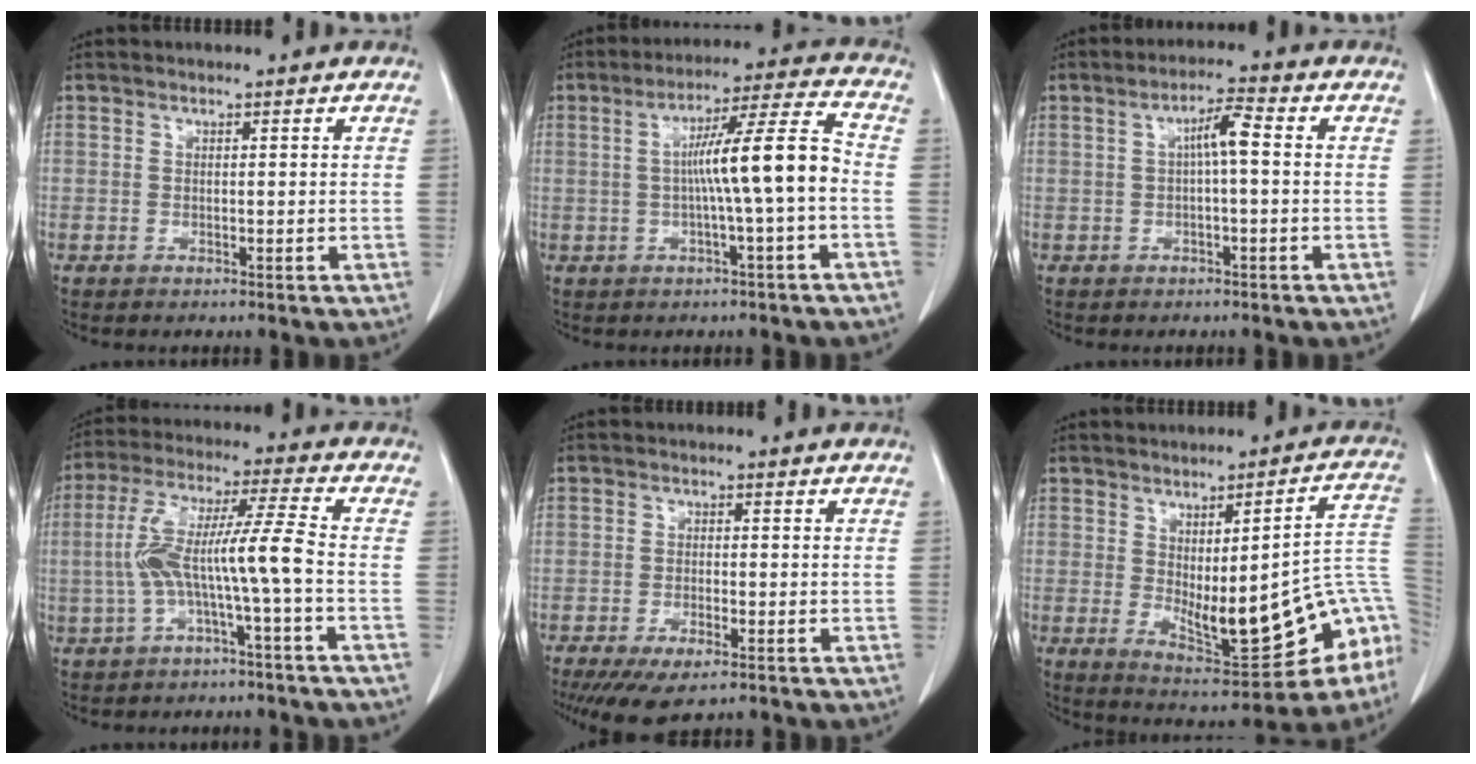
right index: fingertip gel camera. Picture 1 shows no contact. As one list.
[{"total": 10.1, "force": [-1.0, -0.7, 10.0], "torque": [-0.164, 0.020, -0.018]}, {"total": 4.1, "force": [0.3, 0.4, 4.0], "torque": [-0.069, 0.012, 0.004]}, {"total": 9.3, "force": [-2.0, -0.7, 9.0], "torque": [-0.182, 0.032, -0.035]}, {"total": 7.4, "force": [-4.8, 1.7, 5.4], "torque": [-0.090, -0.017, -0.079]}, {"total": 19.4, "force": [-5.0, 4.8, 18.1], "torque": [-0.168, 0.013, -0.047]}]